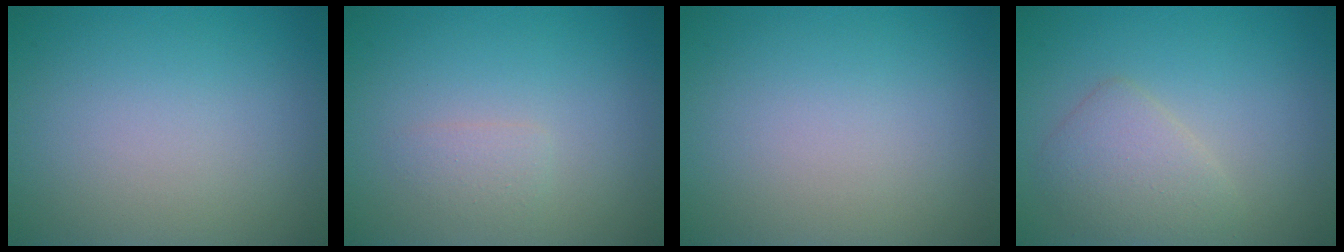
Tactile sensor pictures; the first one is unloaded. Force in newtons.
{"total": 1.1, "press": 1.1, "slide": 0.1}
{"total": 0.0}
{"total": 2.8, "press": 2.8, "slide": 0.2}